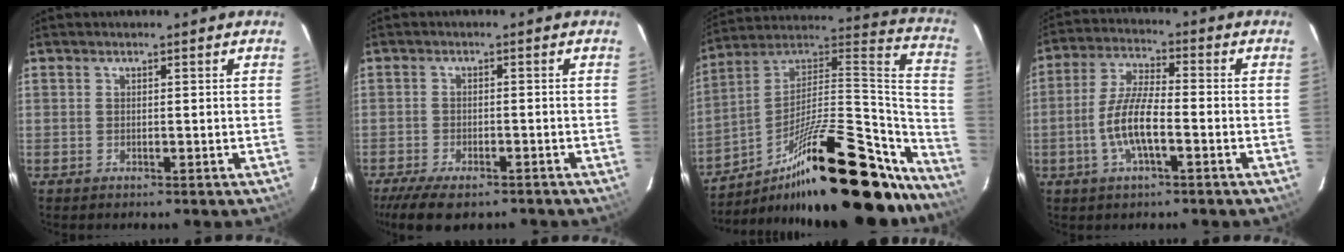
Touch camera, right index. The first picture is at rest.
{"total": 10.0, "force": [-7.7, 3.4, 5.4], "torque": [-0.127, -0.027, -0.126]}
{"total": 35.4, "force": [-24.0, 10.9, 23.6], "torque": [-0.317, 0.031, -0.365]}
{"total": 9.1, "force": [-3.0, 2.4, 8.3], "torque": [-0.172, 0.003, -0.058]}